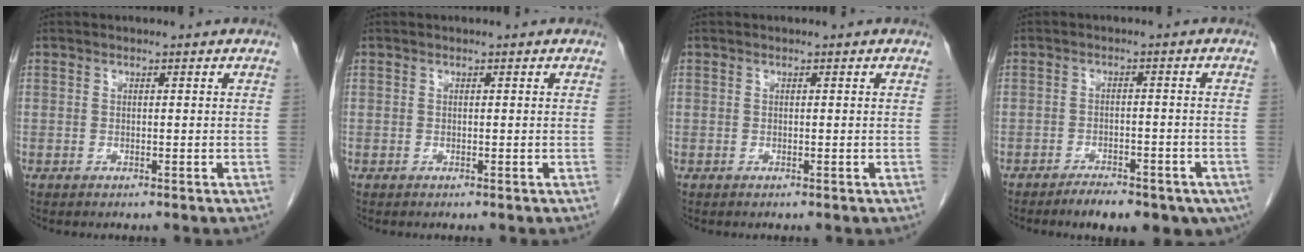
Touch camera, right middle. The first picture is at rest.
{"total": 0.0}
{"total": 0.0}
{"total": 10.4, "force": [-7.3, 4.1, 6.2], "torque": [-0.068, 0.002, -0.098]}